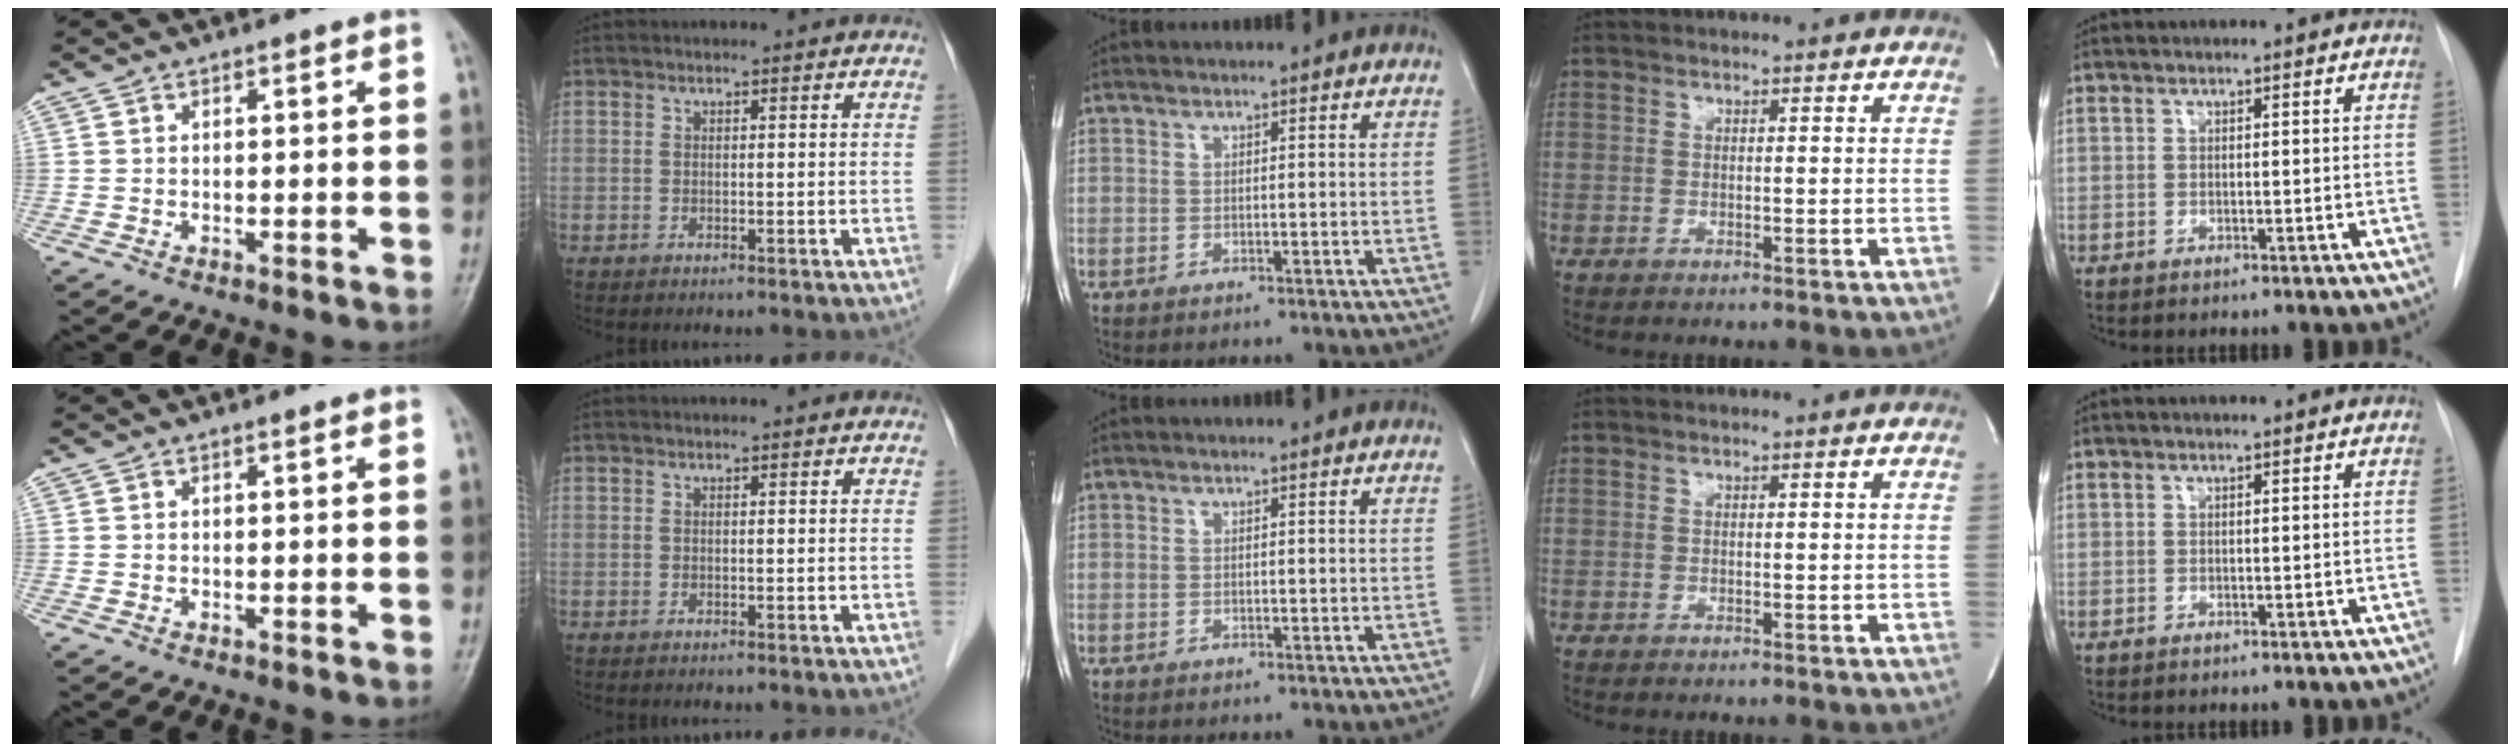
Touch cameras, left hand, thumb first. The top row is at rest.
{}